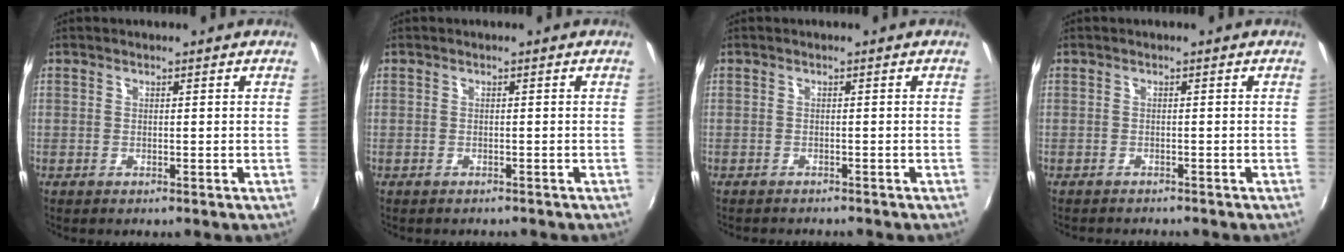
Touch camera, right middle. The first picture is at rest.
{"total": 1.8, "force": [-1.6, 0.3, 0.7], "torque": [-0.014, -0.011, -0.020]}
{"total": 3.0, "force": [-2.8, 0.4, 1.0], "torque": [-0.028, -0.017, -0.042]}
{"total": 3.3, "force": [-3.1, 0.4, 1.1], "torque": [-0.029, -0.017, -0.047]}